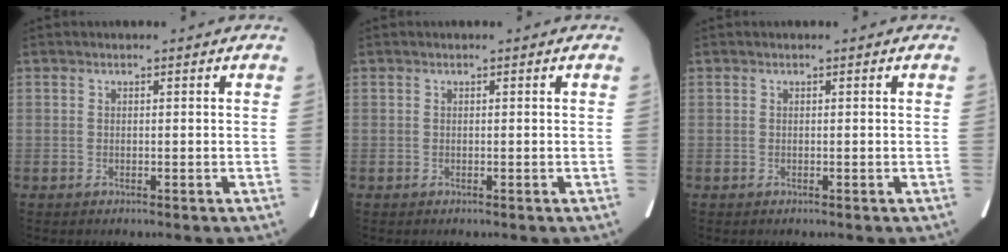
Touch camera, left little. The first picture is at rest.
{"total": 0.0}
{"total": 0.0}